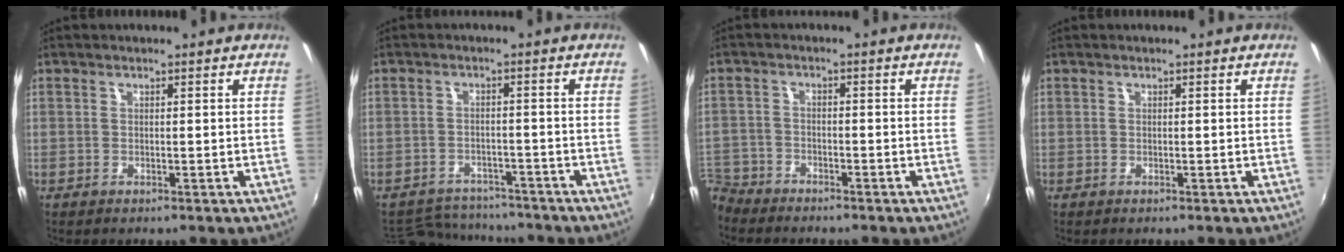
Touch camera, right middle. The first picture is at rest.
{"total": 9.8, "force": [-9.0, 3.3, 2.0], "torque": [-0.057, 0.013, -0.130]}
{"total": 8.3, "force": [-7.1, 4.2, 1.2], "torque": [-0.065, 0.005, -0.143]}
{"total": 0.0}